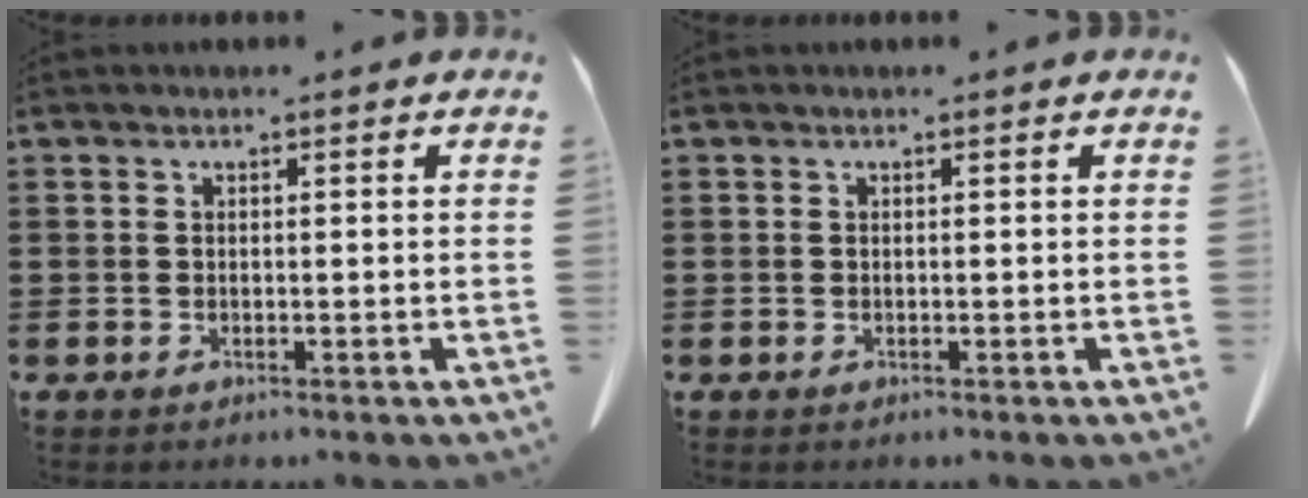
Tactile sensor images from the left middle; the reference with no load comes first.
{"total": 0.0}